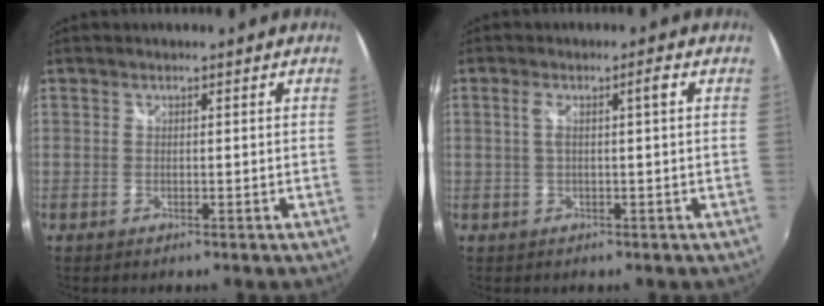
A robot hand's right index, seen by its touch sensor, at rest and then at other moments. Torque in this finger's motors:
{"motor_torque": [0.24, 0.08, 0.06, 0.04]}